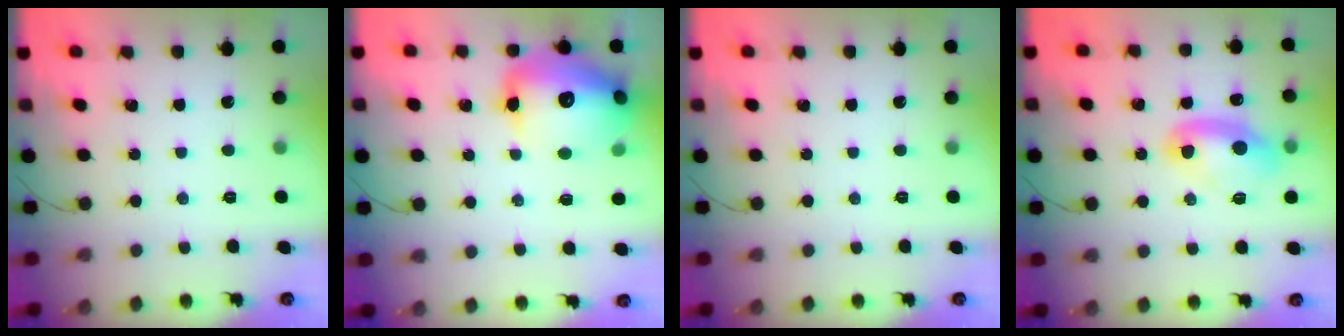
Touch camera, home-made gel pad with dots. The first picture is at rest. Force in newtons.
{"total": 20.7, "press": 20.4, "slide": 3.5}
{"total": 0.0}
{"total": 14.4, "press": 10.9, "slide": 9.5}